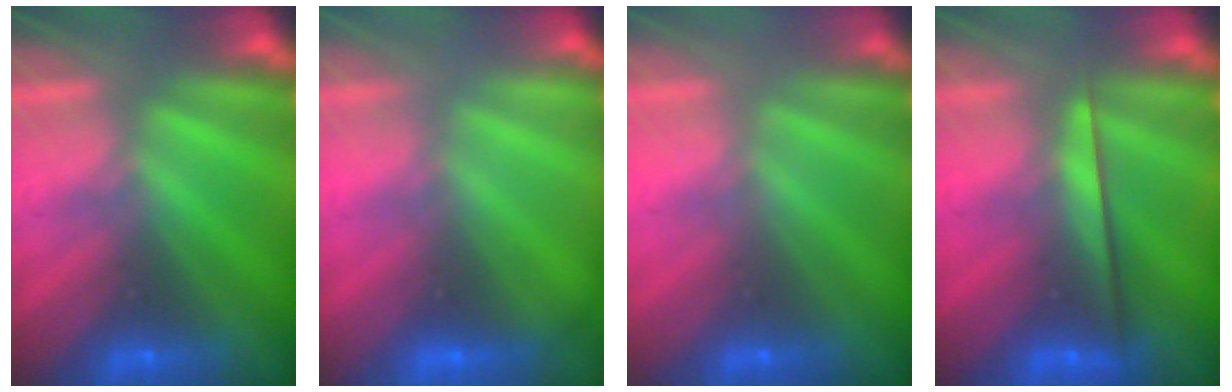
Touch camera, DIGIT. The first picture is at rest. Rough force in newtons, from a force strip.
{"total": 2.0}
{"total": 3.2}
{"total": 2.2}